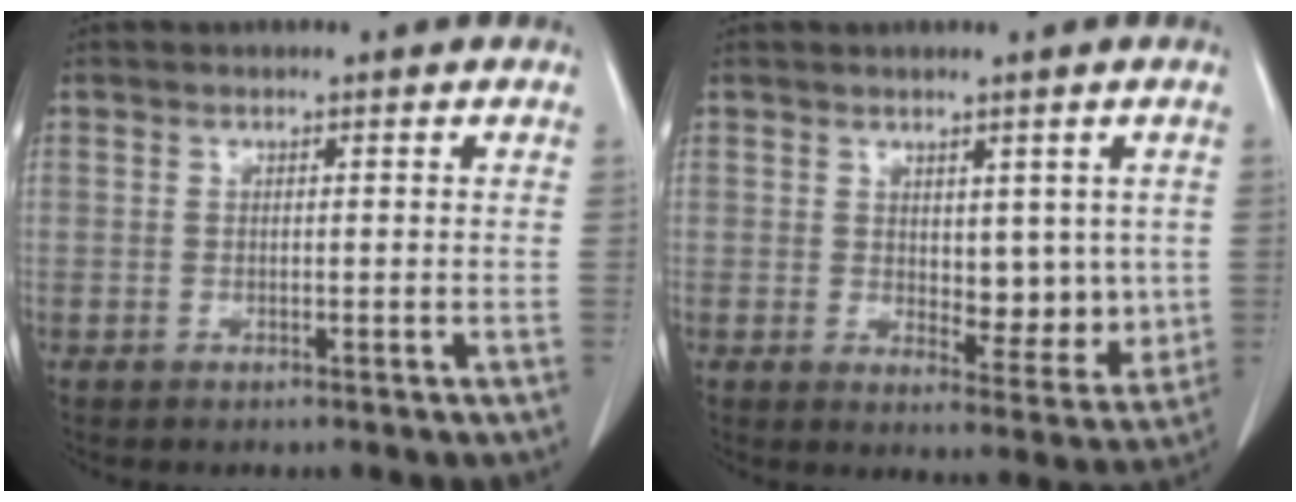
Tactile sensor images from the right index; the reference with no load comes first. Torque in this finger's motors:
{"motor_torque": [0.13, 0.17, 0.08, 0.02]}